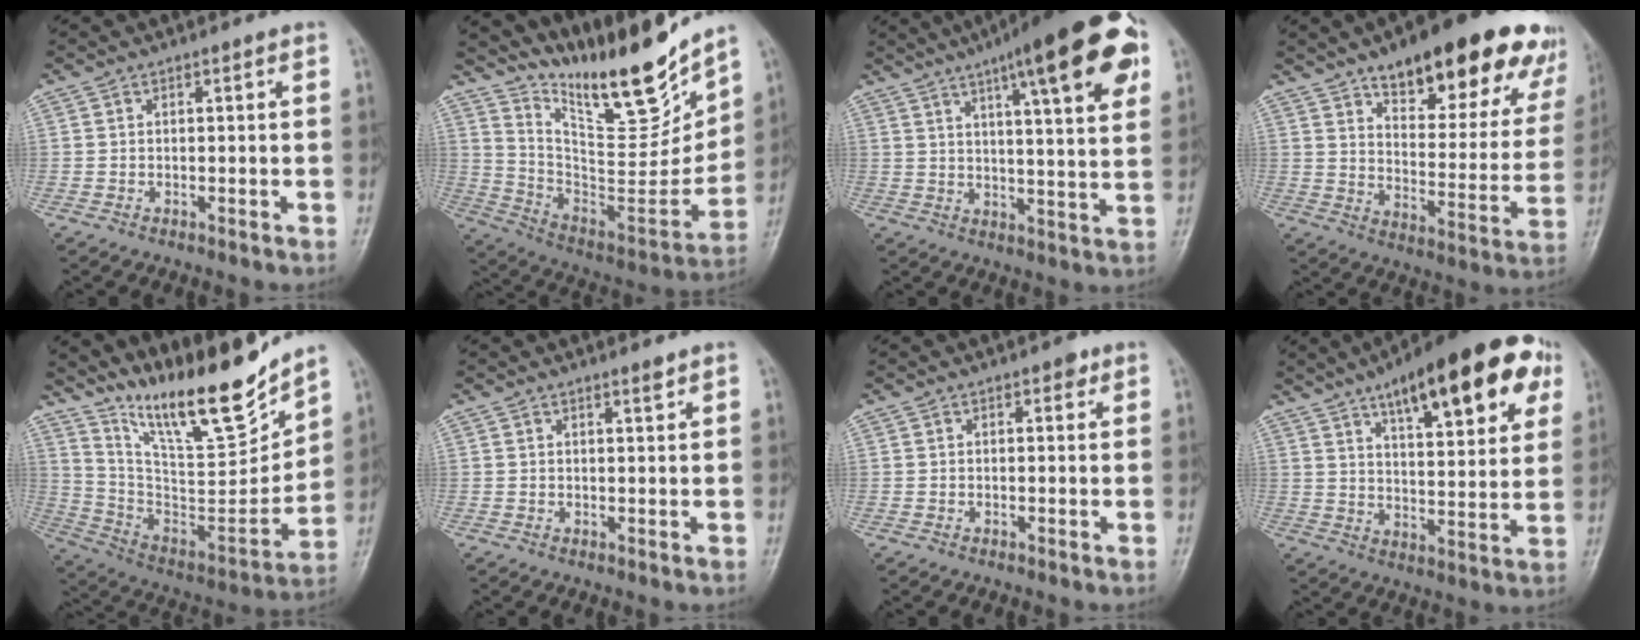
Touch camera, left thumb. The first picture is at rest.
{"total": 21.1, "force": [17.4, 4.1, 11.3], "torque": [-0.135, -0.115, 0.305]}
{"total": 20.5, "force": [9.9, 4.4, 17.4], "torque": [-0.229, -0.008, 0.137]}
{"total": 27.1, "force": [17.4, 10.3, 18.0], "torque": [-0.195, -0.052, 0.240]}
{"total": 21.2, "force": [17.0, 4.3, 12.0], "torque": [-0.157, -0.105, 0.304]}
{"total": 1.1, "force": [0.9, 0.0, 0.6], "torque": [-0.007, -0.008, 0.016]}
{"total": 1.3, "force": [0.6, 0.8, 0.8], "torque": [-0.001, 0.000, 0.005]}
{"total": 22.1, "force": [11.3, 7.5, 17.5], "torque": [-0.221, -0.015, 0.163]}